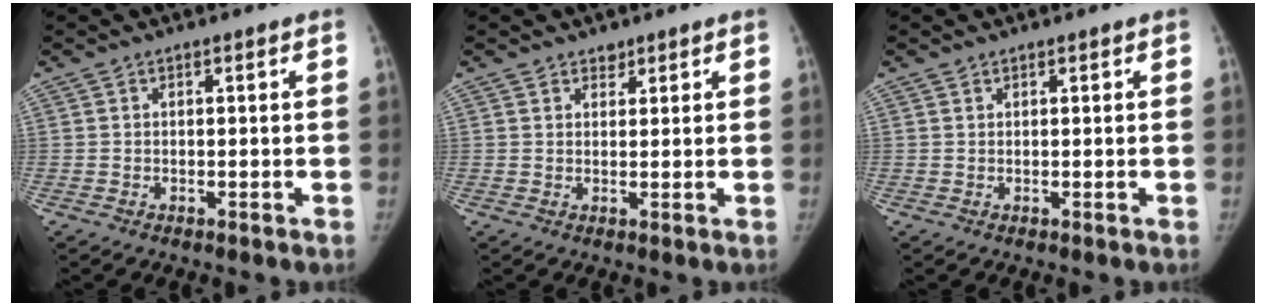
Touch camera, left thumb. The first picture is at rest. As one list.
[{"total": 1.8, "force": [1.4, 1.2, 0.2], "torque": [0.013, -0.008, 0.017]}, {"total": 0.6, "force": [0.5, 0.3, 0.1], "torque": [0.002, -0.003, 0.007]}]